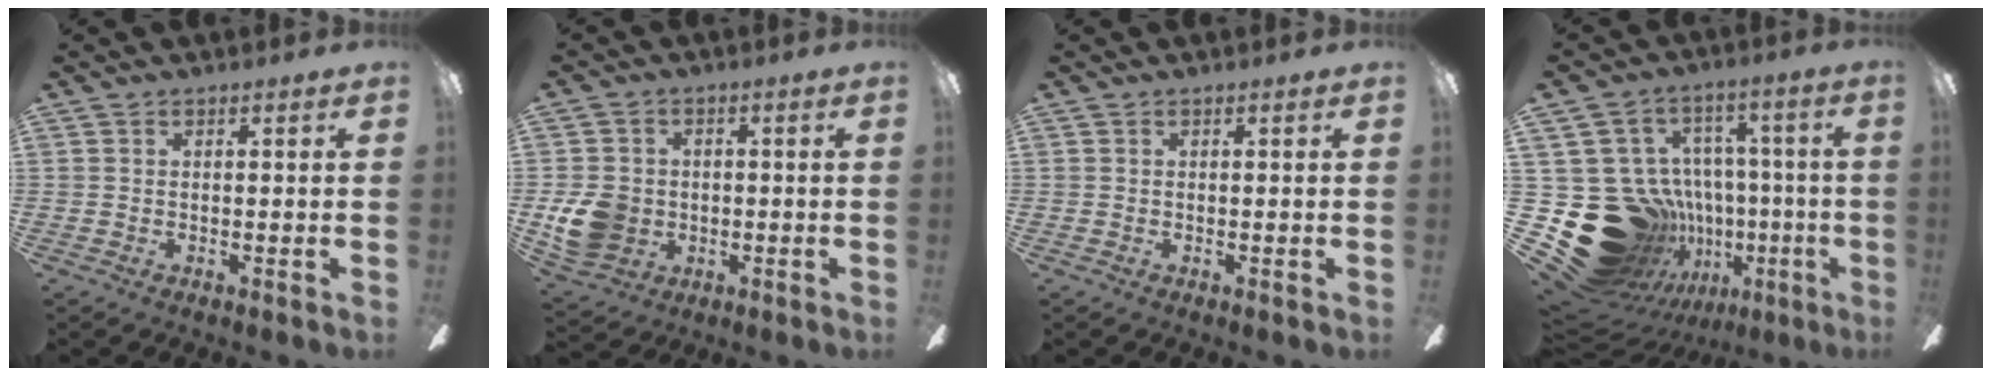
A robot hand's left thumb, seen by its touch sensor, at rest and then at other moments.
{"total": 9.7, "force": [-1.4, 8.4, 4.6], "torque": [-0.108, 0.015, -0.024]}
{"total": 0.0}
{"total": 24.7, "force": [-7.1, 20.9, 11.1], "torque": [-0.221, 0.013, -0.039]}